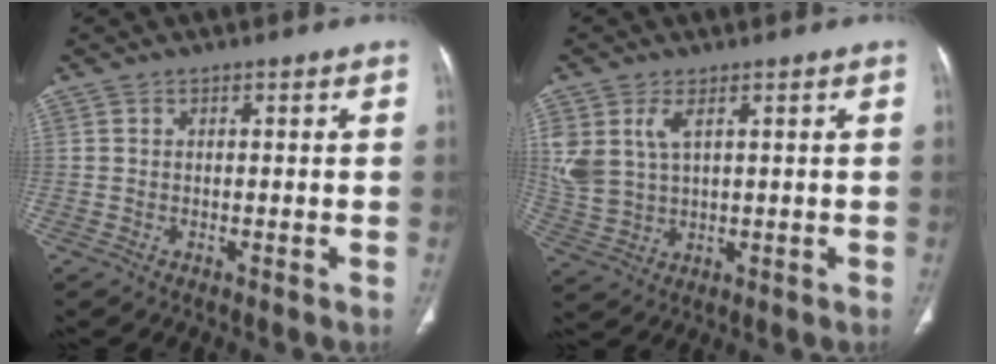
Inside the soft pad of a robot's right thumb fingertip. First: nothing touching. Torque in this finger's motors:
{"motor_torque": [-0.05, 0.09, 0.29, 0.31, 0.11]}